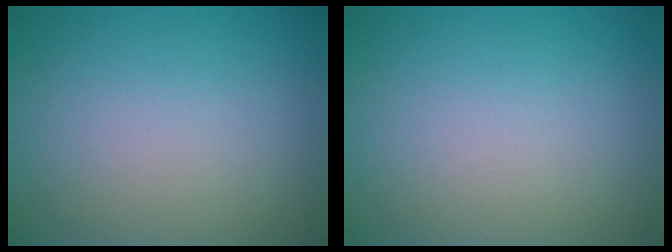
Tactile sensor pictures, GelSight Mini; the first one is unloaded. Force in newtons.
{"total": 0.0}